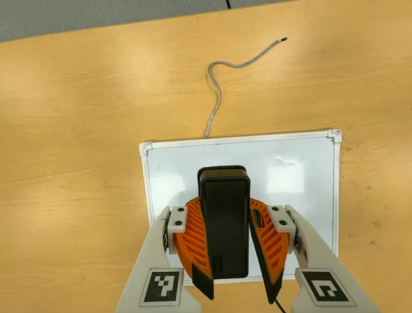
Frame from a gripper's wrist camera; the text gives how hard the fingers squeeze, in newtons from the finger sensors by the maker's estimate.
{"total": 11.6, "left": 10.3, "right": 12.9}